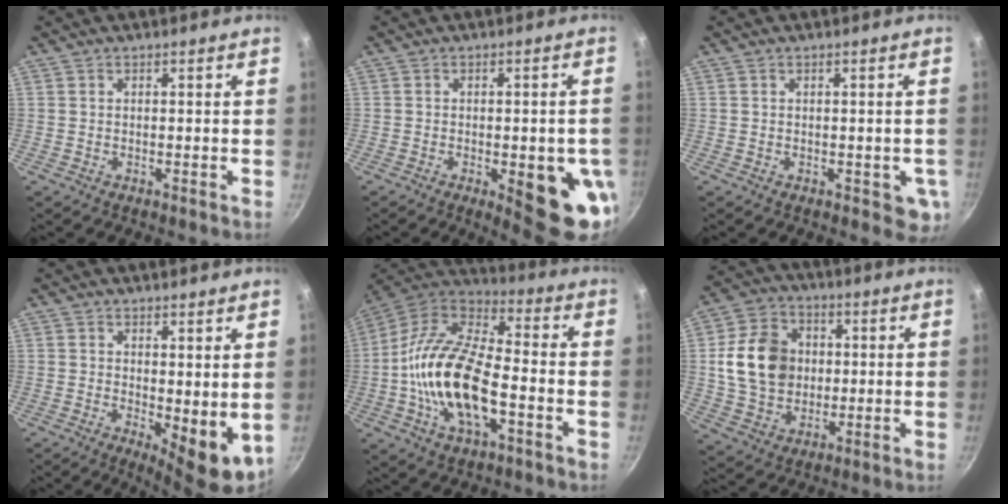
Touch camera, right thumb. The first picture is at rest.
{"total": 12.3, "force": [-3.4, 4.2, 11.1], "torque": [-0.106, 0.004, -0.035]}
{"total": 5.1, "force": [-1.2, 2.7, 4.2], "torque": [-0.026, -0.001, -0.012]}
{"total": 7.6, "force": [0.8, 3.3, 6.8], "torque": [-0.082, -0.015, 0.021]}
{"total": 20.6, "force": [-4.5, 9.8, 17.6], "torque": [-0.324, 0.037, -0.099]}
{"total": 14.5, "force": [1.4, 11.7, 8.5], "torque": [-0.128, 0.010, 0.025]}